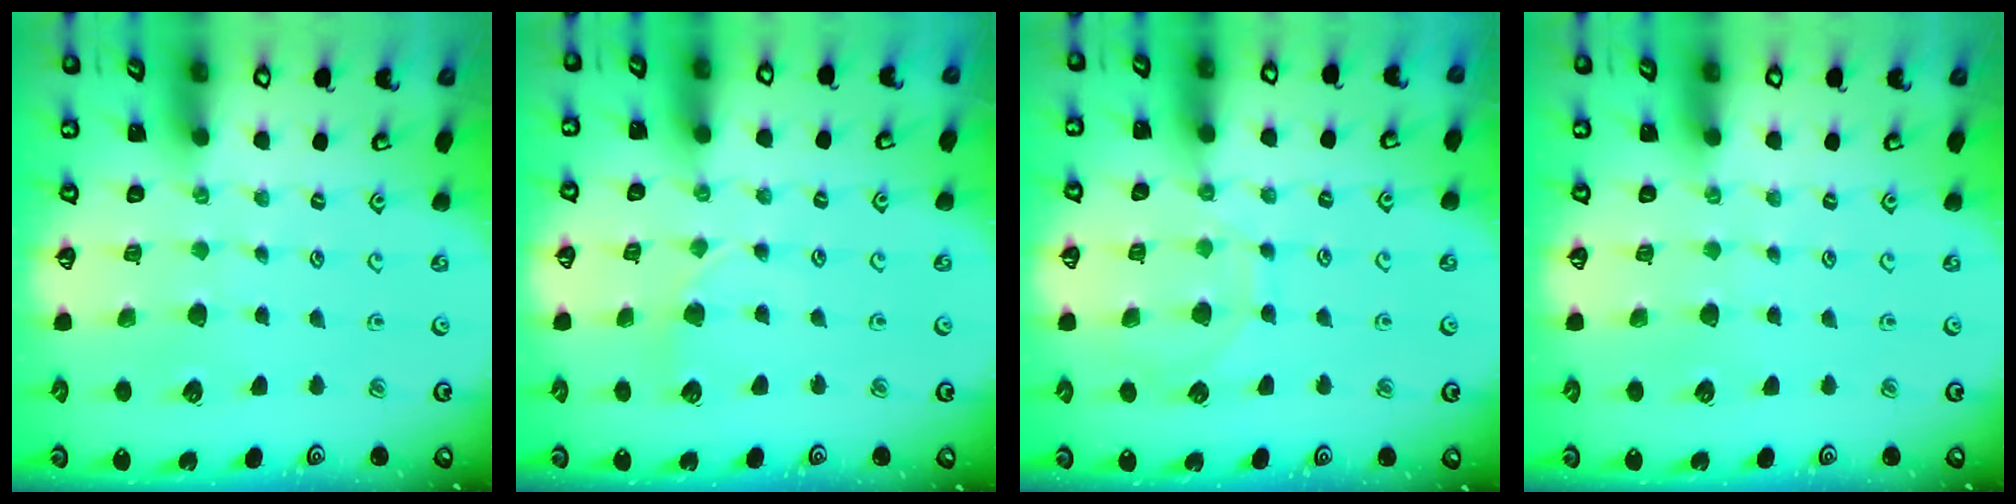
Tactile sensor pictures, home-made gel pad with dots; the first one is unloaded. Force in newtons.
{"total": 2.2, "press": 2.2, "slide": 0.3}
{"total": 8.0, "press": 8.0, "slide": 0.6}
{"total": 0.0}